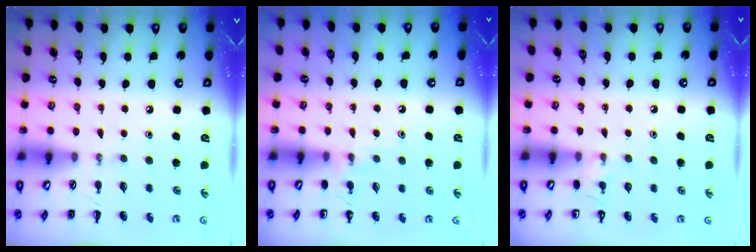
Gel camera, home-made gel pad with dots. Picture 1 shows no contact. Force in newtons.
{"total": 5.8, "press": 5.3, "slide": 2.2}
{"total": 3.5, "press": 3.3, "slide": 1.3}